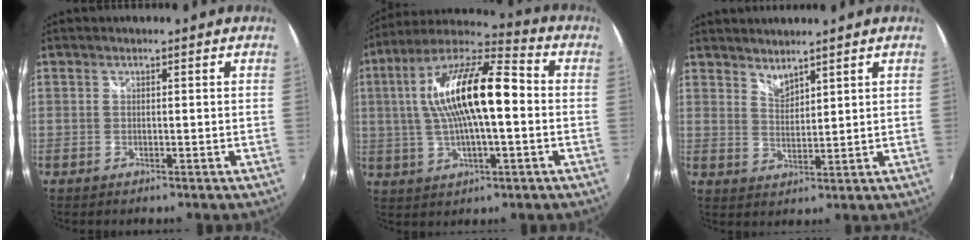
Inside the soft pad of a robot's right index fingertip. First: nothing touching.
{"total": 18.5, "force": [1.1, 5.6, 17.6], "torque": [-0.323, 0.020, 0.008]}
{"total": 3.4, "force": [3.1, 0.7, 1.0], "torque": [-0.013, -0.003, 0.055]}